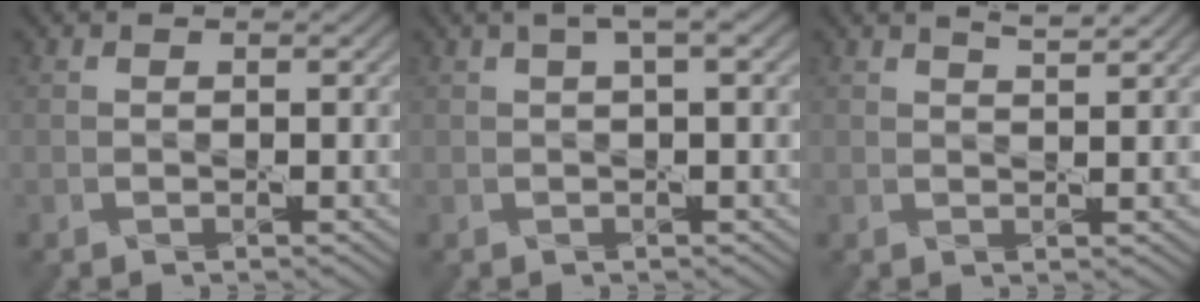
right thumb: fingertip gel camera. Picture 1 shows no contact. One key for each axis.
{"total": 2.6, "fx": 1.0, "fy": 0.5, "fz": 2.4, "tx": -0.038, "ty": 0.012, "tz": 0.016}
{"total": 2.2, "fx": 1.7, "fy": 0.3, "fz": 1.3, "tx": -0.019, "ty": 0.001, "tz": 0.027}